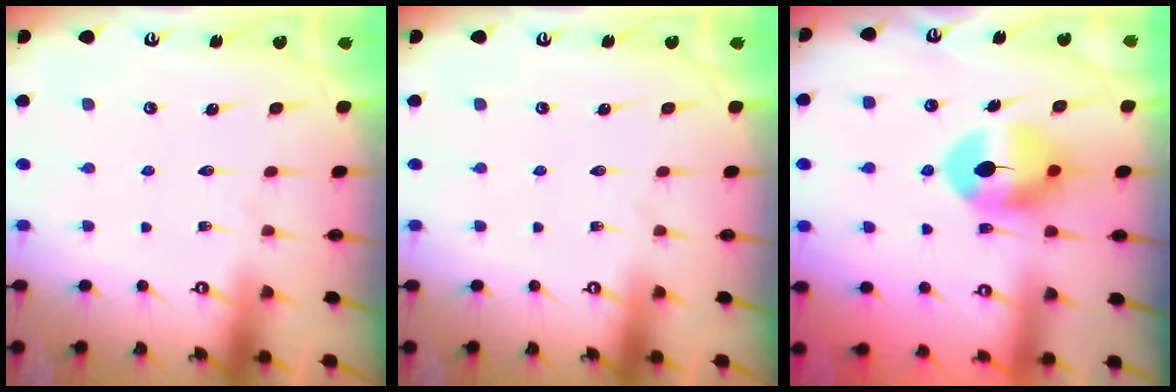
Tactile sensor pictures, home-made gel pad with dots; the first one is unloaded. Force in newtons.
{"total": 0.0}
{"total": 9.1, "press": 9.0, "slide": 1.3}